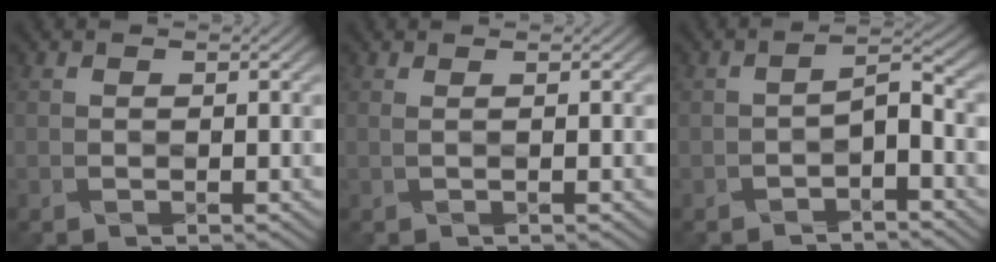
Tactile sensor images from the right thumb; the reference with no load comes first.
{"total": 0.6, "force": [0.2, 0.0, 0.5], "torque": [-0.014, 0.006, 0.001]}
{"total": 2.4, "force": [-1.8, 0.5, 1.5], "torque": [-0.025, 0.012, -0.034]}